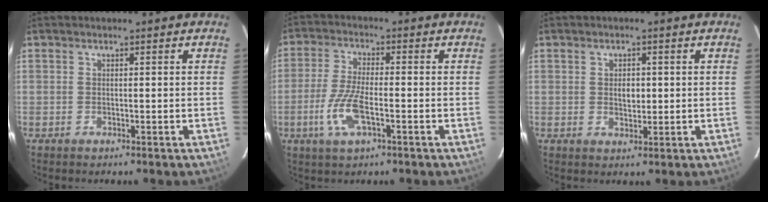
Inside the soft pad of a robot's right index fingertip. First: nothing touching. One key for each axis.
{"total": 8.2, "fx": -3.0, "fy": 2.5, "fz": 7.2, "tx": -0.158, "ty": -0.005, "tz": -0.059}
{"total": 2.7, "fx": 0.3, "fy": 1.9, "fz": 2.0, "tx": -0.031, "ty": 0.002, "tz": 0.005}